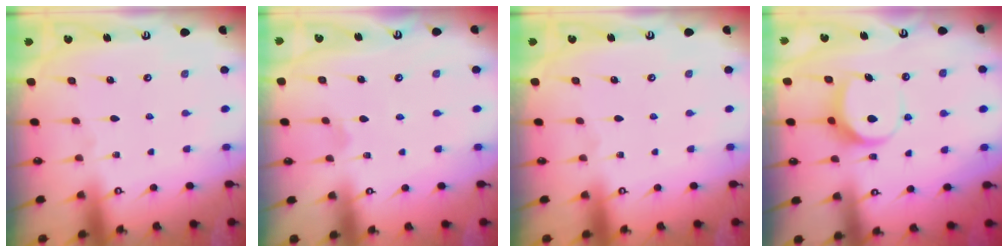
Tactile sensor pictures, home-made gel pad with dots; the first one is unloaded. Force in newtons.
{"total": 1.5, "press": 1.5, "slide": 0.4}
{"total": 0.0}
{"total": 8.6, "press": 8.6, "slide": 0.5}